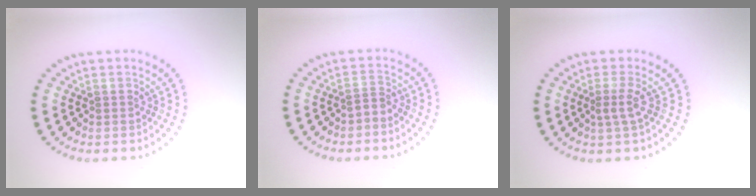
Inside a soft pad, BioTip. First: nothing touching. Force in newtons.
{"total": 1.0, "press": 0.4, "slide": 1.0}
{"total": 1.7, "press": 1.1, "slide": 1.3}